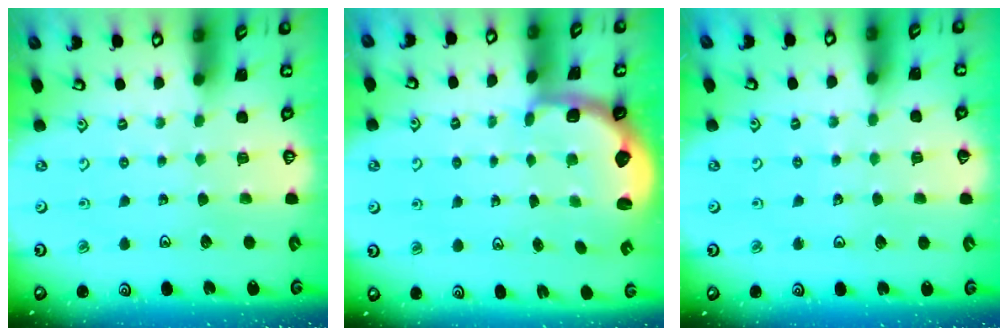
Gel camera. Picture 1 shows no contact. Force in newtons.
{"total": 2.6, "press": 1.9, "slide": 1.7}
{"total": 2.6, "press": 2.6, "slide": 0.2}